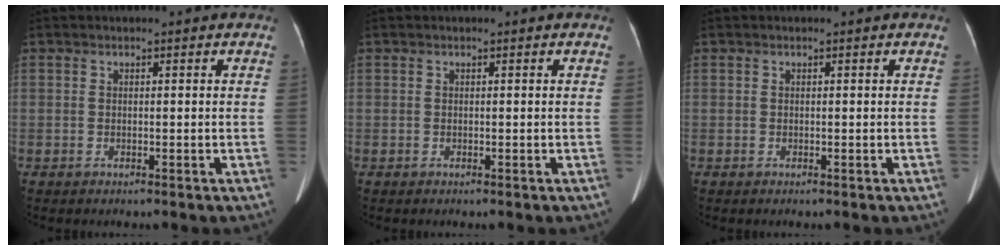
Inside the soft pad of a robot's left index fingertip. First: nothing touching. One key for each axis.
{"total": 0.0}
{"total": 0.0}